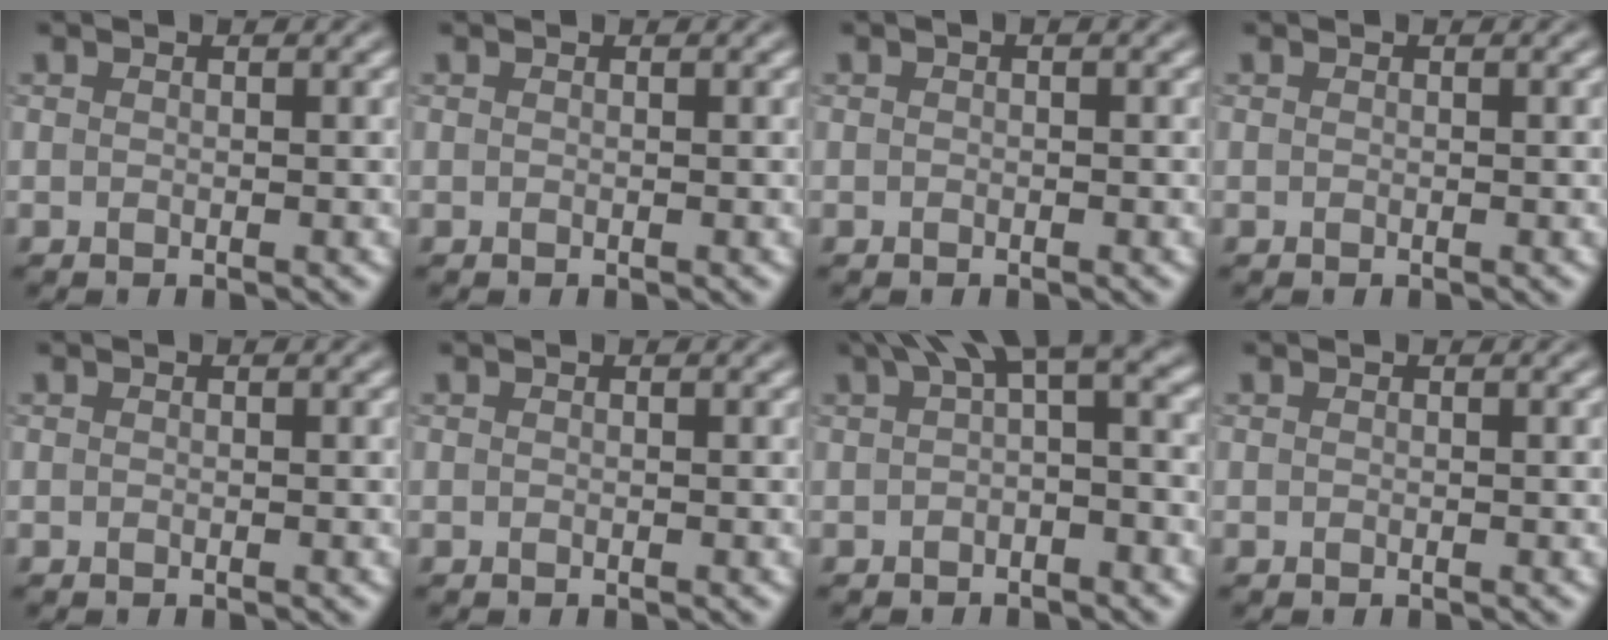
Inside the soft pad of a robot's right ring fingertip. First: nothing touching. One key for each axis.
{"total": 0.0}
{"total": 0.0}
{"total": 0.0}
{"total": 0.0}
{"total": 0.0}
{"total": 4.4, "fx": 1.0, "fy": 1.5, "fz": 4.0, "tx": -0.050, "ty": 0.014, "tz": 0.007}
{"total": 0.0}